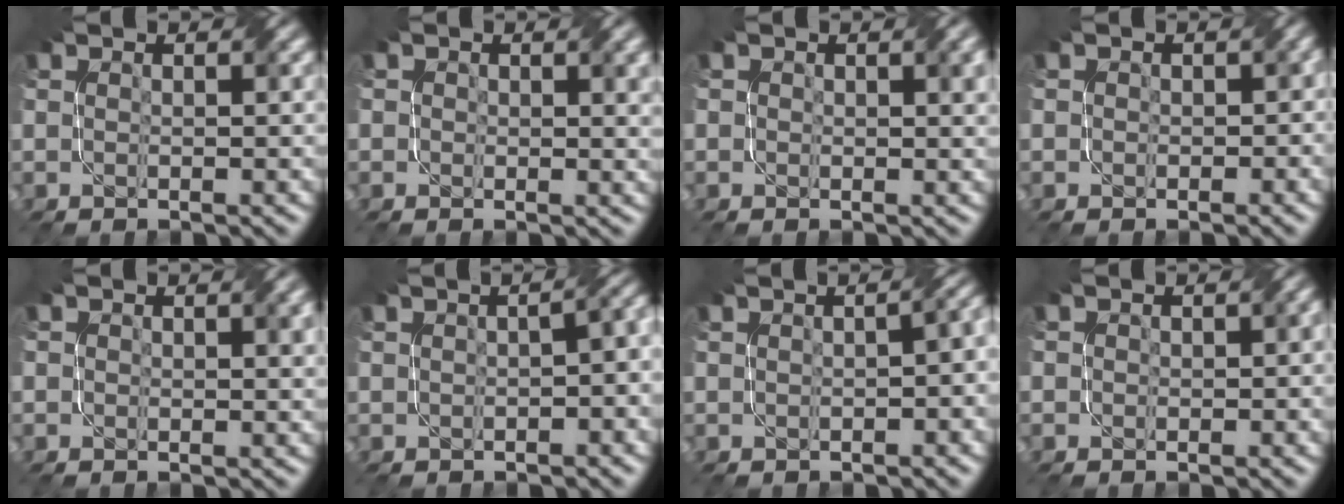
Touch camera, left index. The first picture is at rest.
{"total": 1.8, "force": [0.7, 1.2, 1.1], "torque": [-0.005, -0.002, 0.011]}
{"total": 1.6, "force": [0.7, 0.8, 1.2], "torque": [-0.006, 0.001, 0.012]}
{"total": 1.5, "force": [0.0, 1.4, 0.5], "torque": [0.004, -0.002, 0.000]}
{"total": 1.3, "force": [0.6, 0.7, 0.9], "torque": [-0.002, 0.002, 0.010]}
{"total": 5.6, "force": [-0.1, 2.6, 4.9], "torque": [-0.024, 0.013, -0.002]}
{"total": 5.0, "force": [0.0, 2.5, 4.4], "torque": [-0.018, 0.015, 0.002]}
{"total": 1.3, "force": [0.1, 1.2, 0.7], "torque": [-0.003, -0.001, 0.003]}